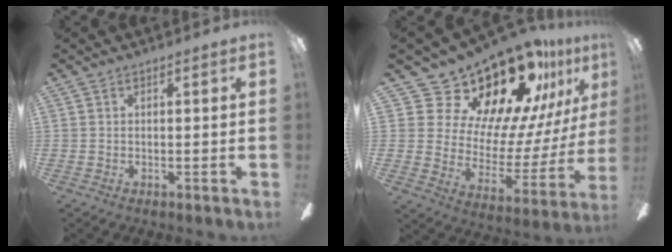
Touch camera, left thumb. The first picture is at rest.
{"total": 22.5, "force": [19.2, 9.1, 7.3], "torque": [-0.125, -0.151, 0.350]}